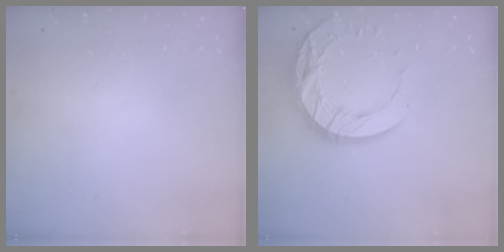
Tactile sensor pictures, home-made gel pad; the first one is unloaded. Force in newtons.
{"total": 17.2, "press": 17.1, "slide": 1.5}